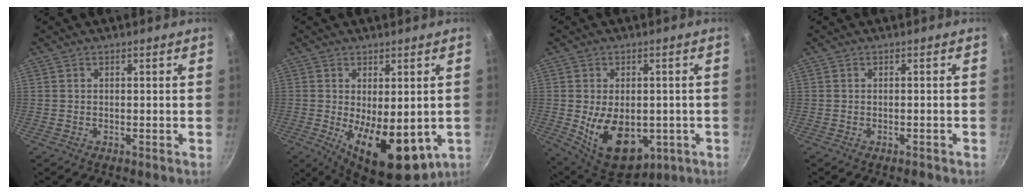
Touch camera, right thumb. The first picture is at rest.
{"total": 14.8, "force": [-2.4, 7.2, 12.7], "torque": [-0.171, -0.024, -0.018]}
{"total": 15.1, "force": [-2.6, 9.8, 11.2], "torque": [-0.148, -0.012, -0.016]}
{"total": 1.3, "force": [-0.9, 0.4, 0.8], "torque": [-0.013, 0.009, -0.009]}